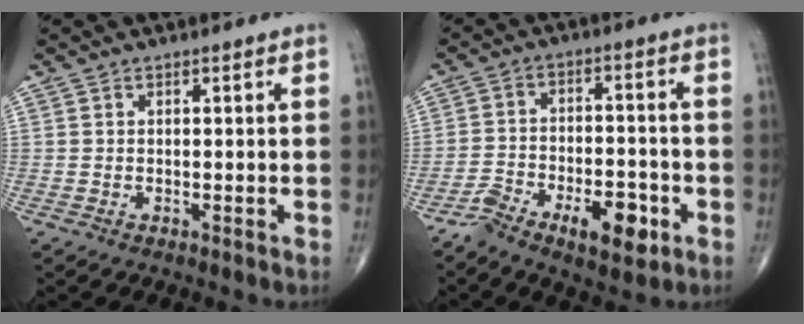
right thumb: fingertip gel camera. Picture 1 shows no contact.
{"total": 10.2, "force": [-5.7, 4.2, 7.3], "torque": [-0.121, 0.034, -0.090]}